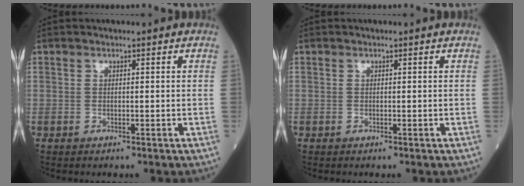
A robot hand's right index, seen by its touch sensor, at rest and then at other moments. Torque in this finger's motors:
{"motor_torque": [-0.16, -0.06, 0.09, -0.01]}